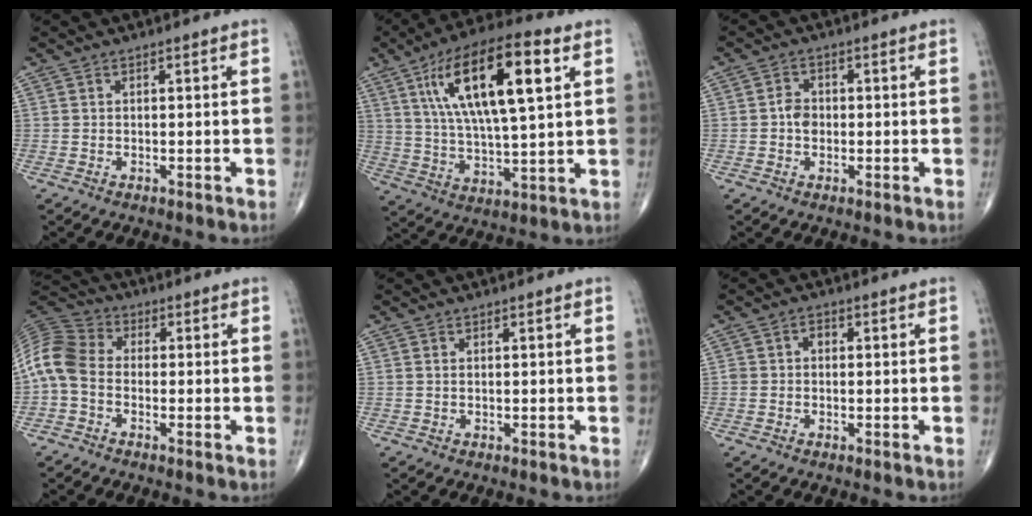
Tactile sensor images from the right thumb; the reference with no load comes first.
{"total": 20.4, "force": [7.3, 6.4, 17.9], "torque": [-0.312, -0.007, 0.124]}
{"total": 2.9, "force": [-0.3, 2.3, 1.7], "torque": [-0.019, 0.007, -0.013]}
{"total": 9.3, "force": [-1.3, 6.7, 6.4], "torque": [-0.131, 0.025, -0.045]}
{"total": 0.0}
{"total": 1.9, "force": [0.0, 1.5, 1.1], "torque": [-0.008, 0.010, -0.004]}